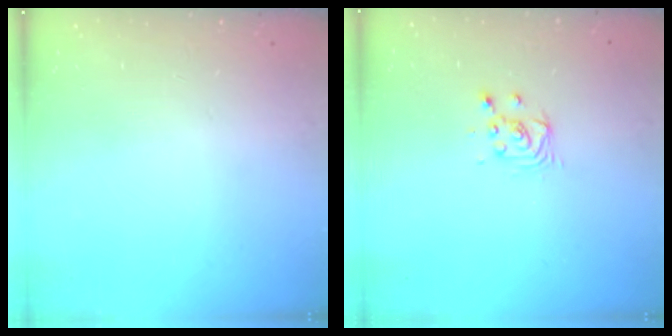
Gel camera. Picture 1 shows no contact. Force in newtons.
{"total": 3.4, "press": 3.4, "slide": 0.4}